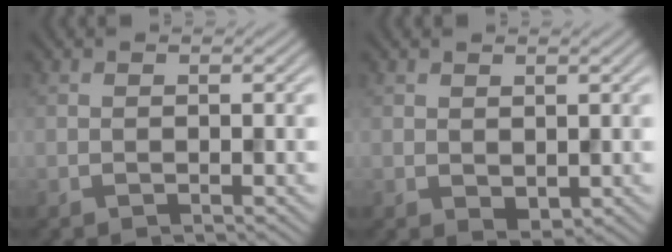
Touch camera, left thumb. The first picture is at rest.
{"total": 1.5, "force": [0.5, 1.1, 1.0], "torque": [-0.022, -0.007, 0.014]}